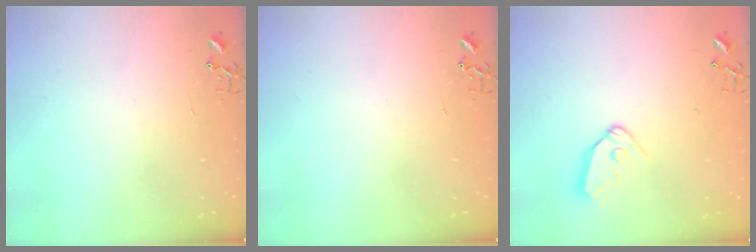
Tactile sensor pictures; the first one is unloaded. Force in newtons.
{"total": 0.0}
{"total": 10.0, "press": 9.9, "slide": 1.1}